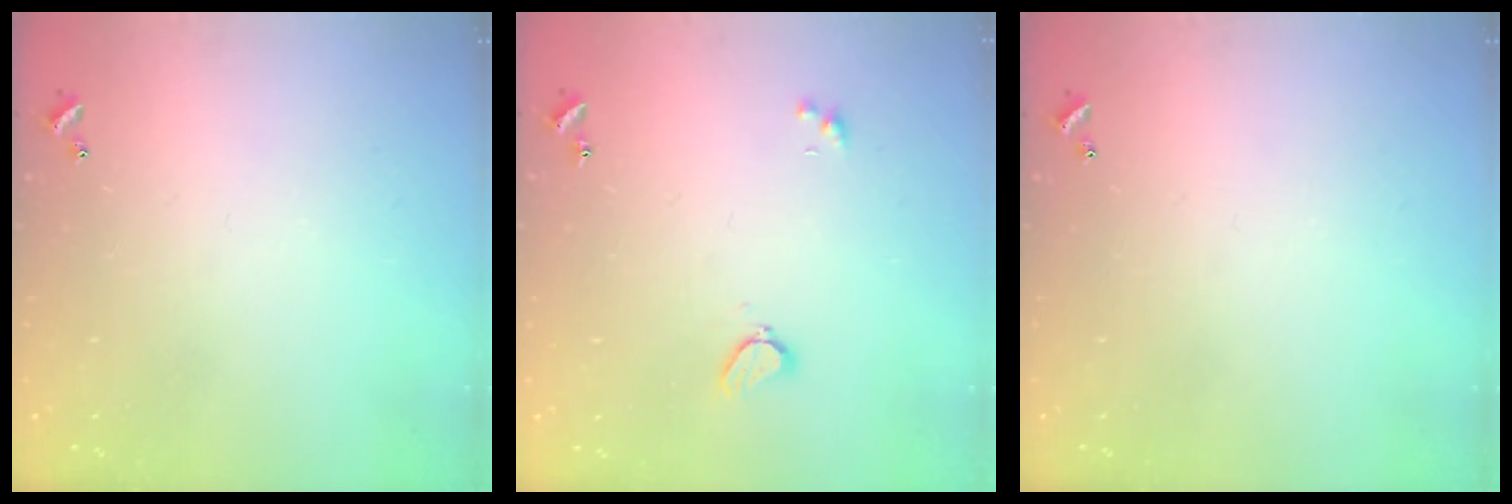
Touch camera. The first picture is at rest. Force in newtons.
{"total": 1.8, "press": 1.7, "slide": 0.4}
{"total": 0.0}